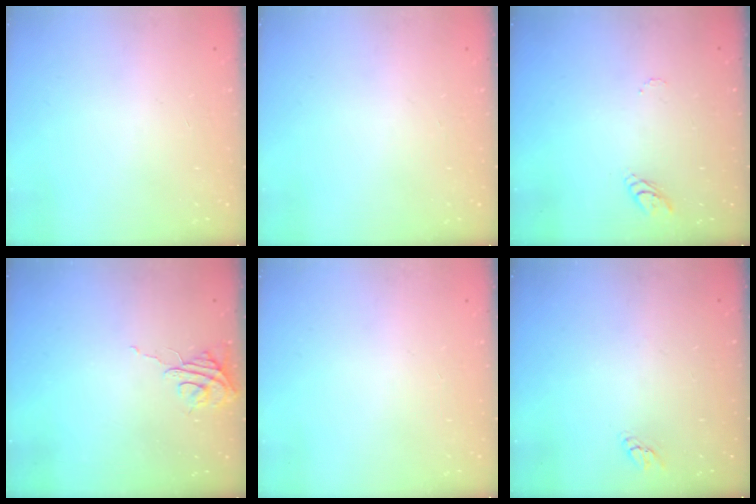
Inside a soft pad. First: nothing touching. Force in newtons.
{"total": 0.0}
{"total": 6.6, "press": 6.6, "slide": 0.5}
{"total": 5.5, "press": 5.5, "slide": 0.3}
{"total": 0.0}
{"total": 2.7, "press": 2.7, "slide": 0.1}